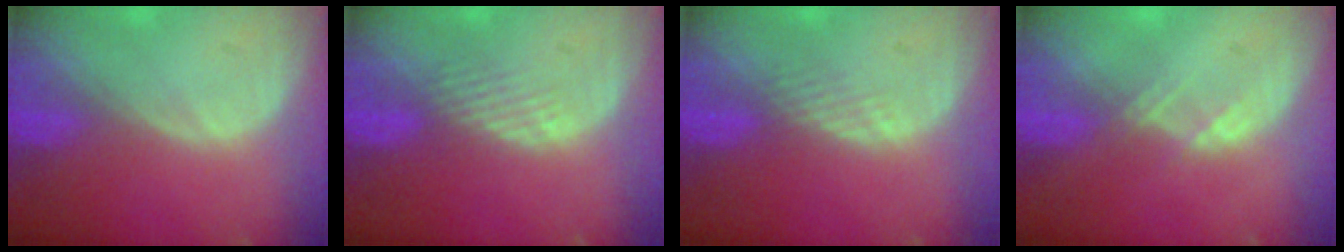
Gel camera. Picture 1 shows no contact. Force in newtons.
{"total": 2.2, "press": 2.2, "slide": 0.2}
{"total": 1.6, "press": 1.6, "slide": 0.1}
{"total": 1.5, "press": 1.4, "slide": 0.2}